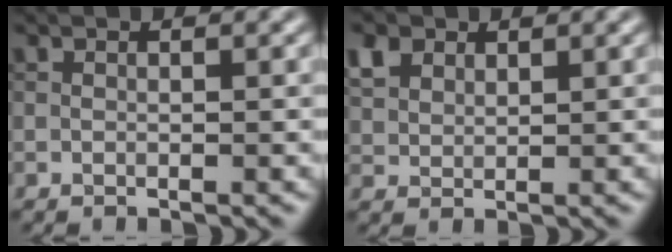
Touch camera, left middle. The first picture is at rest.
{"total": 2.6, "force": [1.6, 1.8, 1.0], "torque": [-0.030, 0.007, 0.034]}